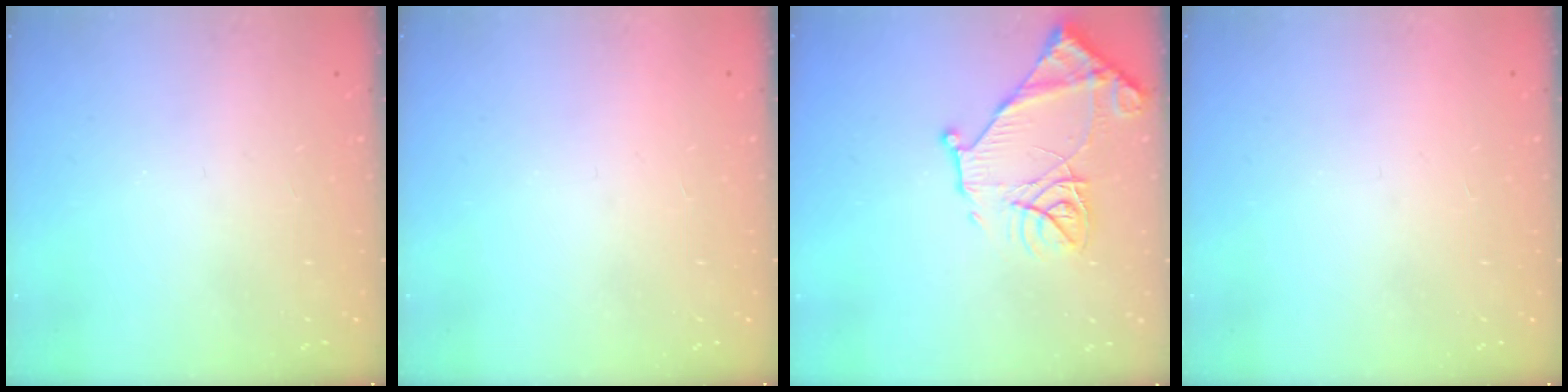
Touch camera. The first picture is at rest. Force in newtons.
{"total": 1.5, "press": 1.5, "slide": 0.1}
{"total": 15.2, "press": 15.2, "slide": 1.5}
{"total": 1.5, "press": 1.5, "slide": 0.1}